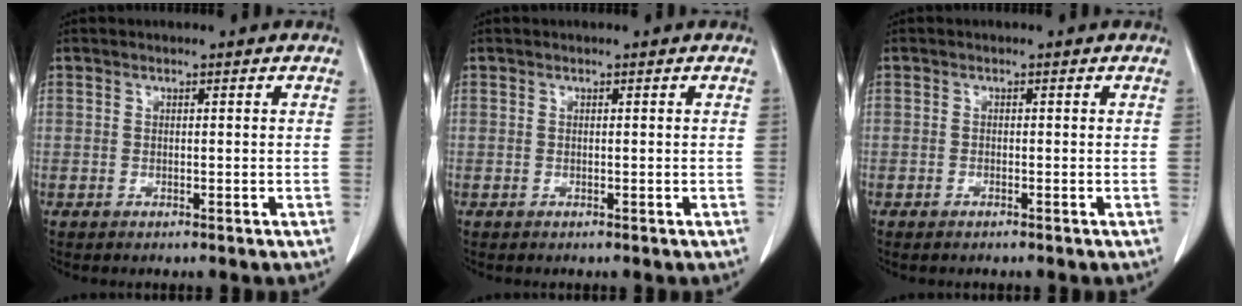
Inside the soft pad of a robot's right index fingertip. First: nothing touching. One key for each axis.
{"total": 0.0}
{"total": 0.6, "fx": -0.5, "fy": 0.1, "fz": 0.3, "tx": -0.008, "ty": -0.001, "tz": -0.007}